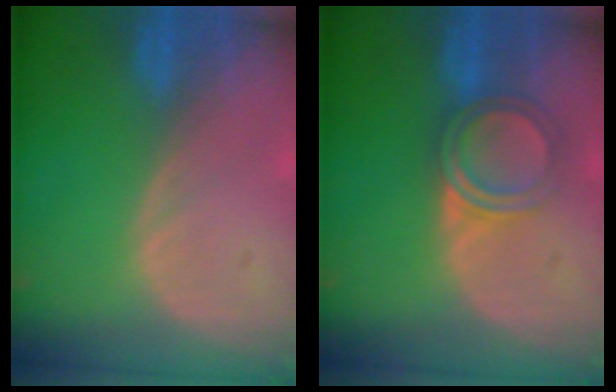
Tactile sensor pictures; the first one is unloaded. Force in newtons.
{"total": 4.8, "press": 4.6, "slide": 1.4}